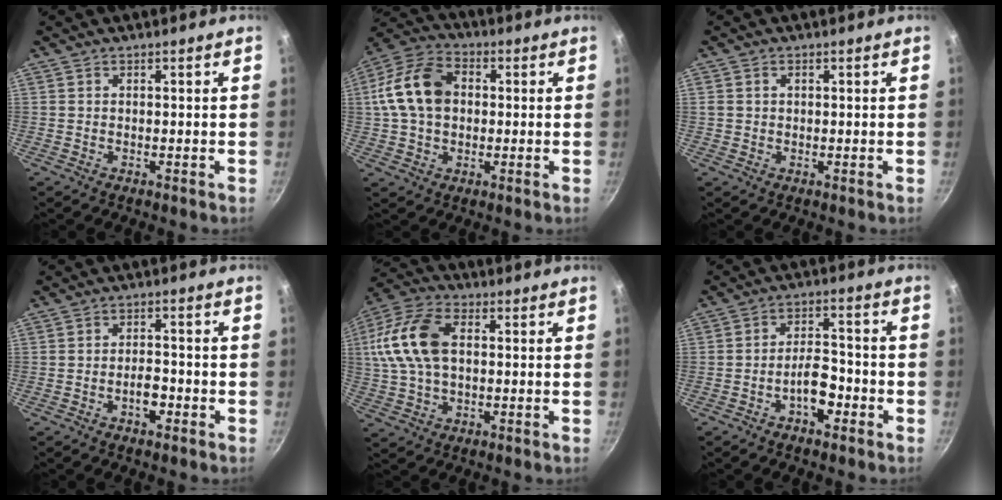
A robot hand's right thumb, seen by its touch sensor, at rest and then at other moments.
{"total": 13.6, "force": [1.3, 9.7, 9.5], "torque": [-0.160, 0.024, 0.008]}
{"total": 1.3, "force": [0.4, 1.1, 0.6], "torque": [-0.007, 0.006, 0.007]}
{"total": 3.8, "force": [-1.8, 2.0, 2.8], "torque": [-0.029, 0.020, -0.028]}
{"total": 15.3, "force": [2.0, 9.4, 11.9], "torque": [-0.235, 0.023, 0.026]}
{"total": 6.5, "force": [-3.1, 3.3, 4.6], "torque": [-0.054, 0.034, -0.052]}